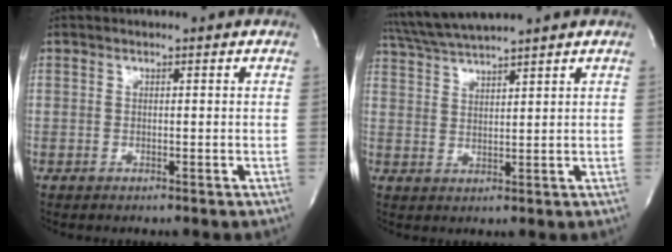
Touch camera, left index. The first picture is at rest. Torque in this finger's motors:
{"motor_torque": [-0.03, -0.22, 0.15, 0.05]}